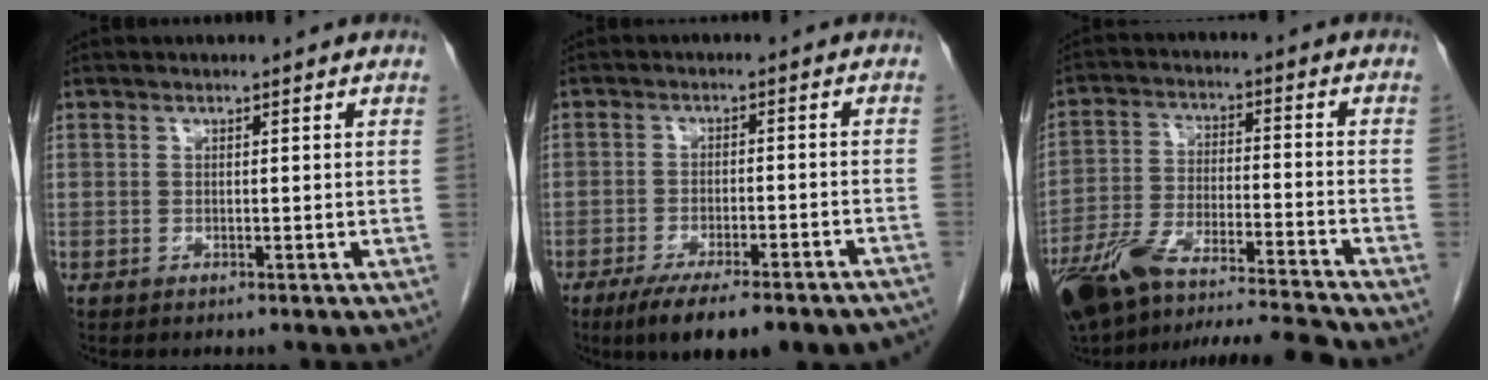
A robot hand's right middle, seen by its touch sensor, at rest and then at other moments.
{"total": 16.6, "force": [-13.4, 3.2, 9.2], "torque": [-0.097, -0.006, -0.185]}
{"total": 17.3, "force": [-15.4, -0.3, 7.8], "torque": [-0.160, -0.003, -0.261]}